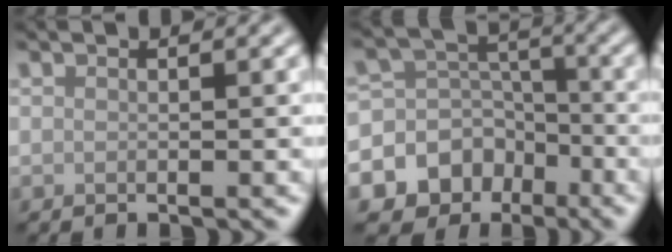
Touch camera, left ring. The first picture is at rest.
{"total": 12.4, "force": [-6.0, 10.4, 2.8], "torque": [-0.059, -0.022, -0.106]}